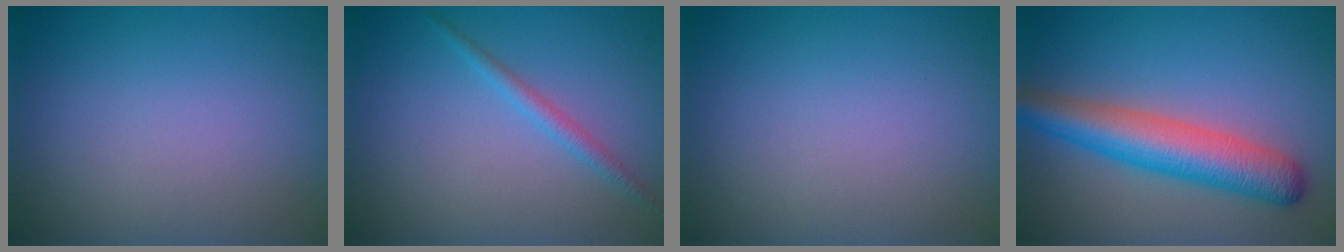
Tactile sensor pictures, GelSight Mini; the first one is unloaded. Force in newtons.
{"total": 1.4, "press": 1.4, "slide": 0.1}
{"total": 0.0}
{"total": 6.2, "press": 6.2, "slide": 0.2}